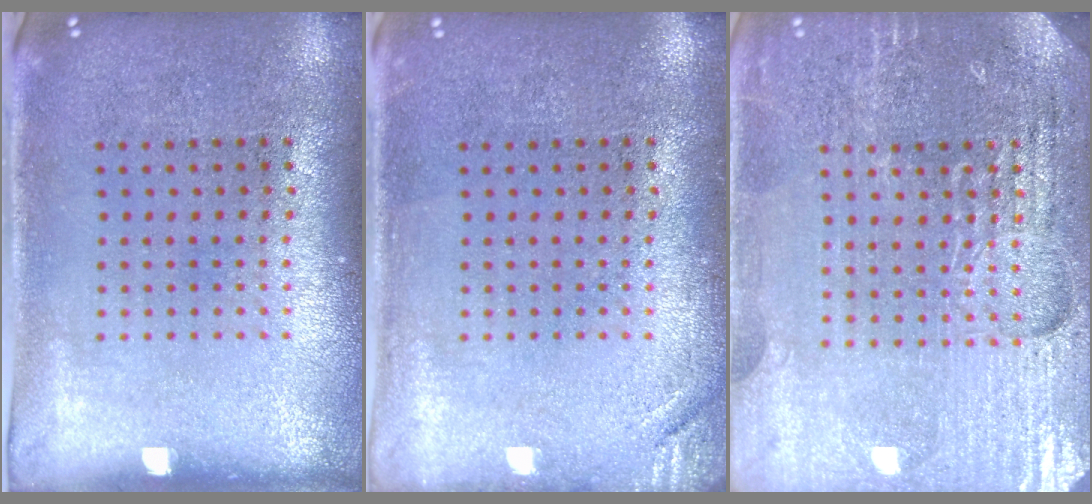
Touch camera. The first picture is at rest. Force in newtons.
{"total": 1.3, "press": 1.3, "slide": 0.3}
{"total": 4.4, "press": 4.2, "slide": 1.5}